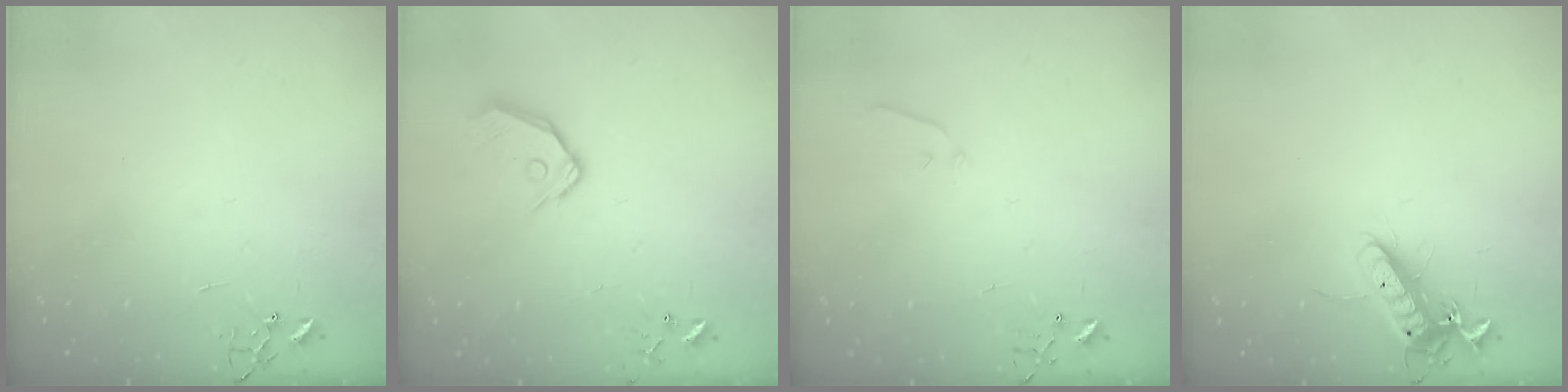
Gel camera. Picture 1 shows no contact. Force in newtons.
{"total": 10.3, "press": 10.2, "slide": 1.4}
{"total": 3.6, "press": 3.5, "slide": 0.6}
{"total": 12.5, "press": 12.5, "slide": 1.1}